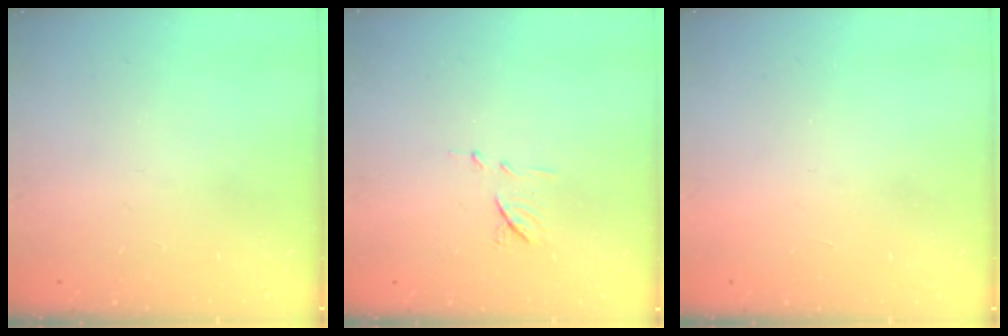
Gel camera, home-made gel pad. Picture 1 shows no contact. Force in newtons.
{"total": 7.0, "press": 7.0, "slide": 0.6}
{"total": 1.6, "press": 1.6, "slide": 0.1}